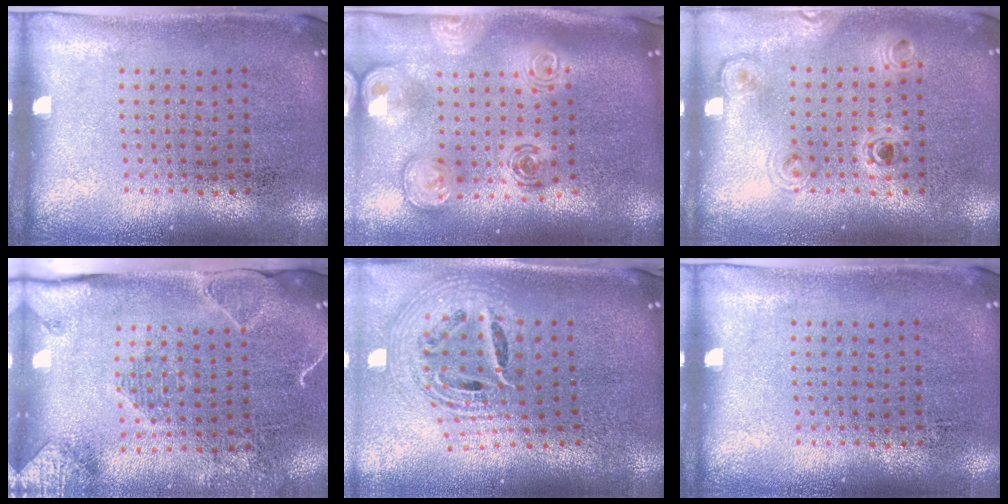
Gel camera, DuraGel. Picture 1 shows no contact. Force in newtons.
{"total": 3.0, "press": 2.1, "slide": 2.1}
{"total": 1.1, "press": 1.1, "slide": 0.4}
{"total": 2.0, "press": 2.0, "slide": 0.1}
{"total": 2.6, "press": 1.8, "slide": 1.9}
{"total": 0.0}